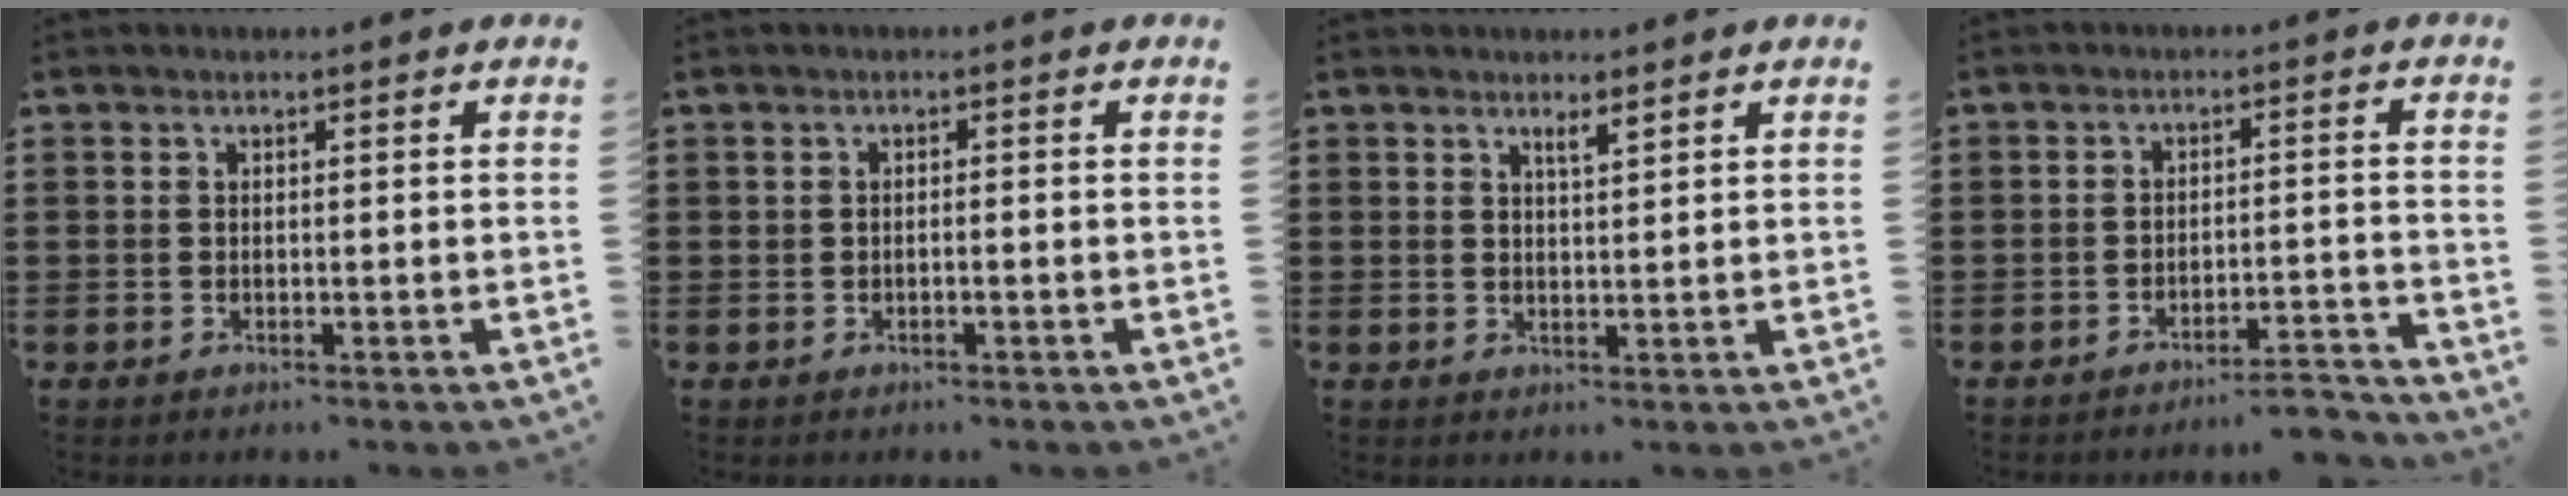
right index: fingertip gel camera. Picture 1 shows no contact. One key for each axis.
{"total": 0.6, "fx": -0.2, "fy": 0.1, "fz": 0.6, "tx": -0.010, "ty": -0.004, "tz": -0.002}
{"total": 1.7, "fx": 1.3, "fy": 0.1, "fz": 1.0, "tx": -0.019, "ty": 0.002, "tz": 0.023}
{"total": 3.9, "fx": -3.8, "fy": 0.2, "fz": 1.0, "tx": -0.020, "ty": -0.002, "tz": -0.076}